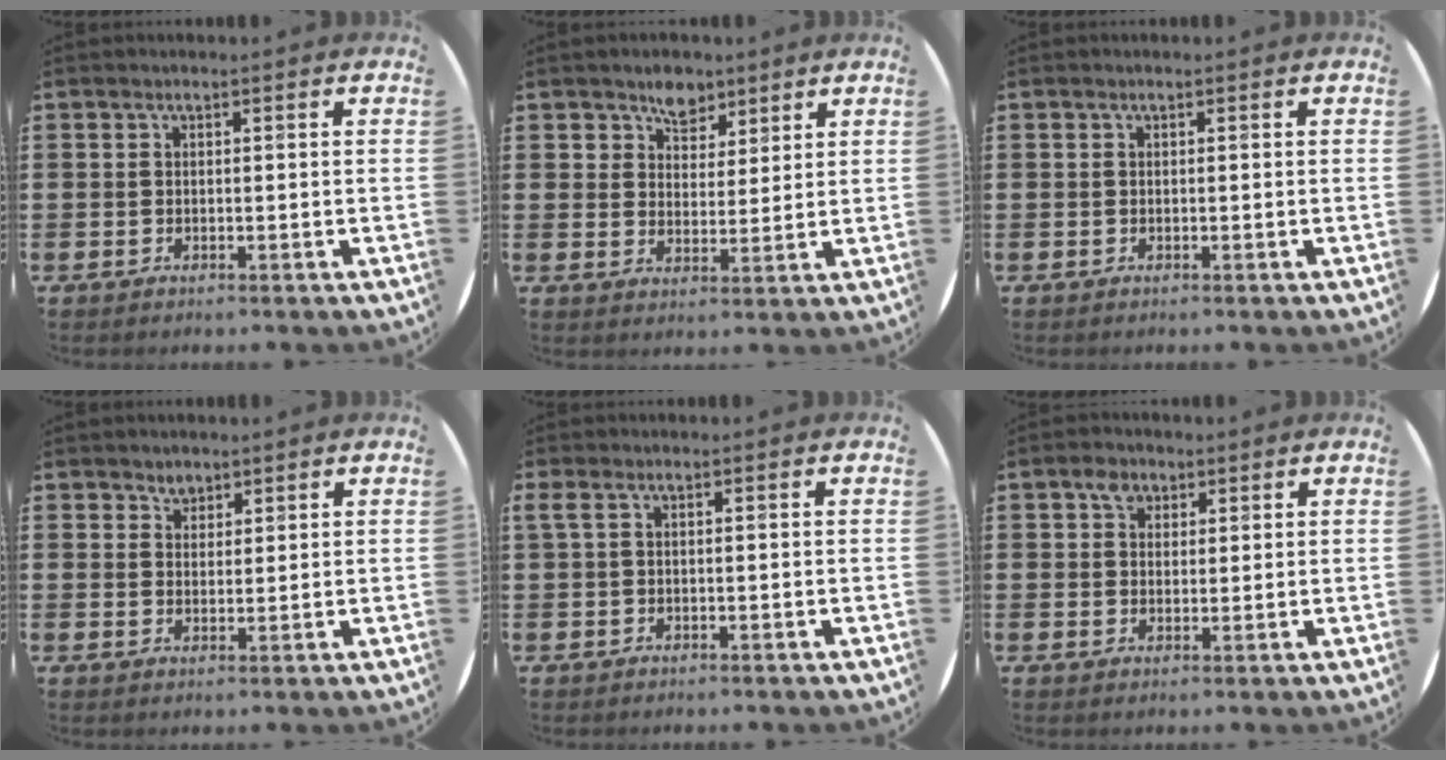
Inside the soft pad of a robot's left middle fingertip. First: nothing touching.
{"total": 4.4, "force": [3.5, 2.5, 0.5], "torque": [-0.006, -0.005, 0.063]}
{"total": 0.0}
{"total": 2.0, "force": [1.8, 1.0, 0.0], "torque": [0.008, -0.002, 0.034]}
{"total": 0.6, "force": [0.0, 0.0, 0.6], "torque": [-0.011, 0.000, -0.001]}
{"total": 2.5, "force": [1.7, 1.7, 0.8], "torque": [-0.003, -0.001, 0.028]}